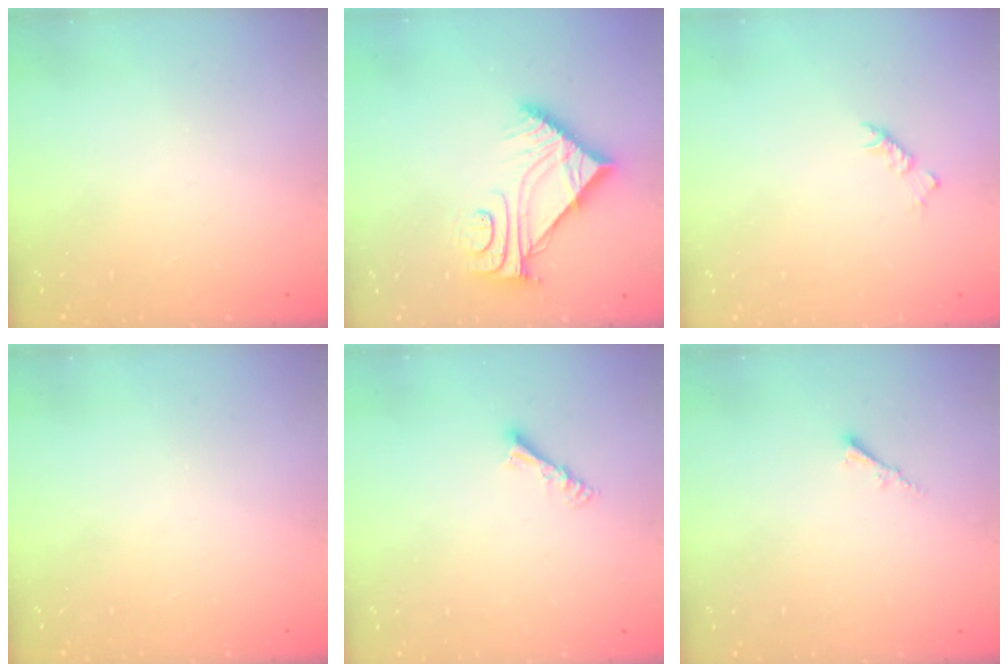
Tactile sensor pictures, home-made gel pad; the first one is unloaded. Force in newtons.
{"total": 10.3, "press": 10.2, "slide": 0.9}
{"total": 3.8, "press": 3.7, "slide": 0.8}
{"total": 0.0}
{"total": 5.2, "press": 5.1, "slide": 0.5}
{"total": 1.8, "press": 1.7, "slide": 0.3}